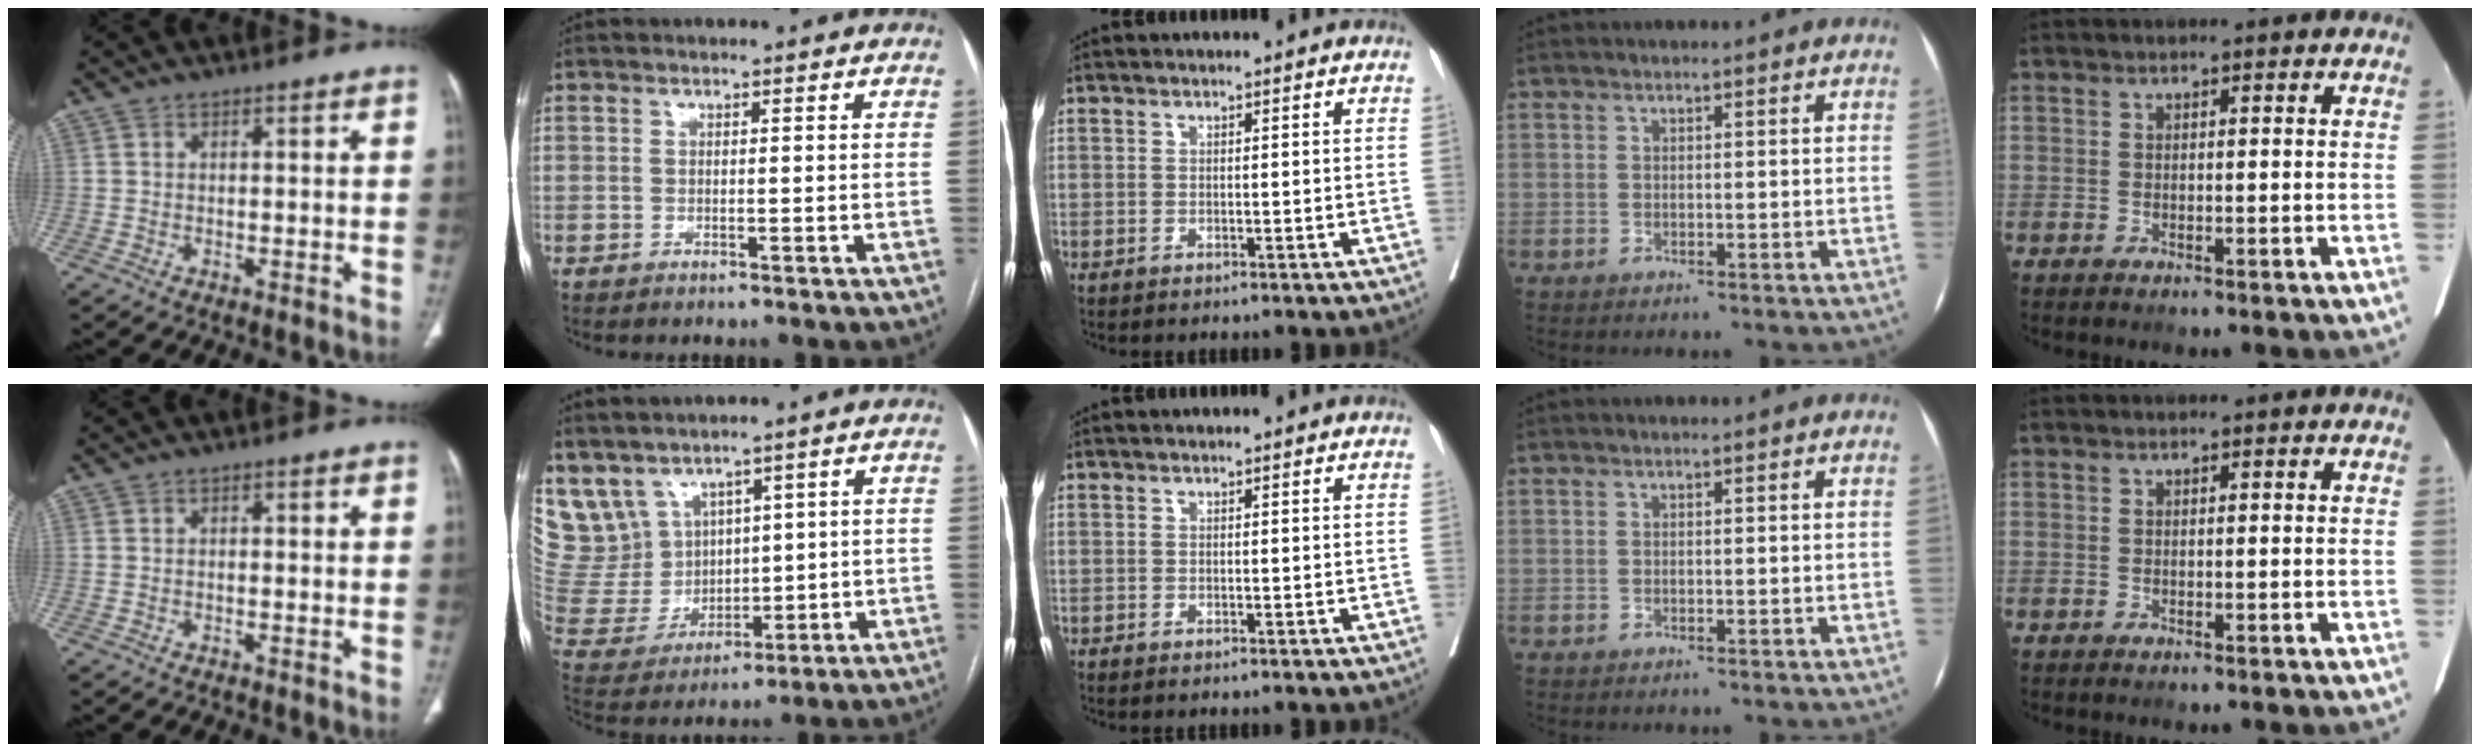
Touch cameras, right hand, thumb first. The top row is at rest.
{"thumb": {"total": 0.6, "force": [-0.1, 0.3, 0.5], "torque": [-0.010, 0.003, 0.000]}, "index": {"total": 11.7, "force": [7.7, 8.1, 3.3], "torque": [-0.095, 0.033, 0.186]}}